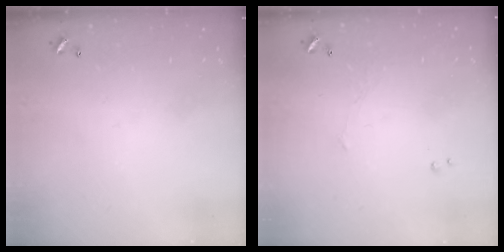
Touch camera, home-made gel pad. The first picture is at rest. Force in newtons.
{"total": 0.9, "press": 0.7, "slide": 0.5}